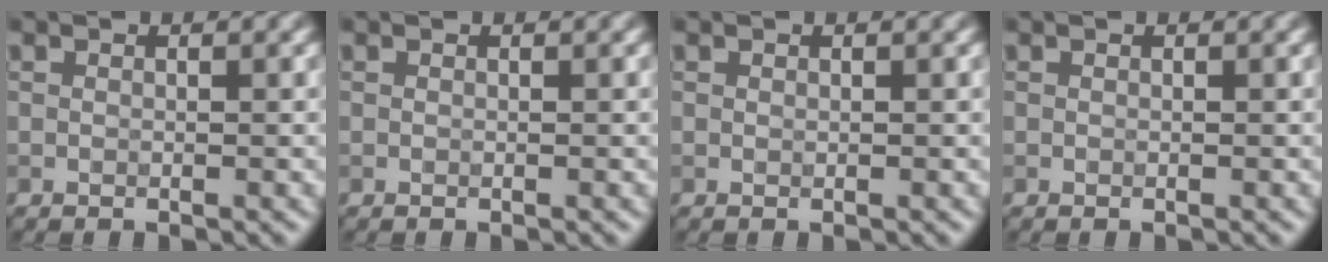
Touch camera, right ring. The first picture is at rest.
{"total": 0.0}
{"total": 0.0}
{"total": 0.0}